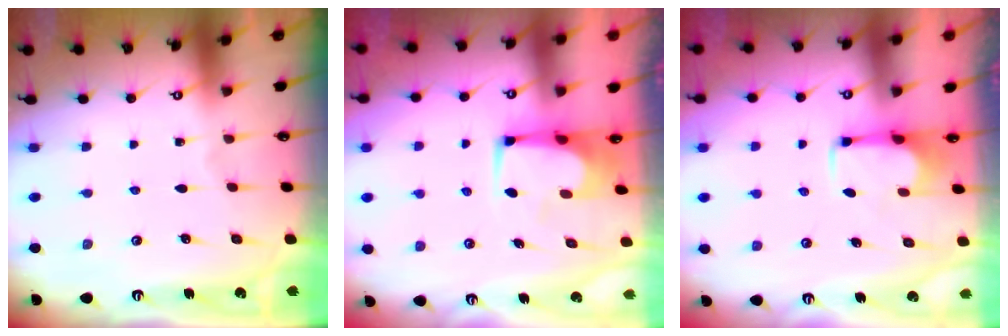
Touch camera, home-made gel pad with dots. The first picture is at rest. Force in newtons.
{"total": 1.0, "press": 0.9, "slide": 0.2}
{"total": 2.6, "press": 2.5, "slide": 0.9}